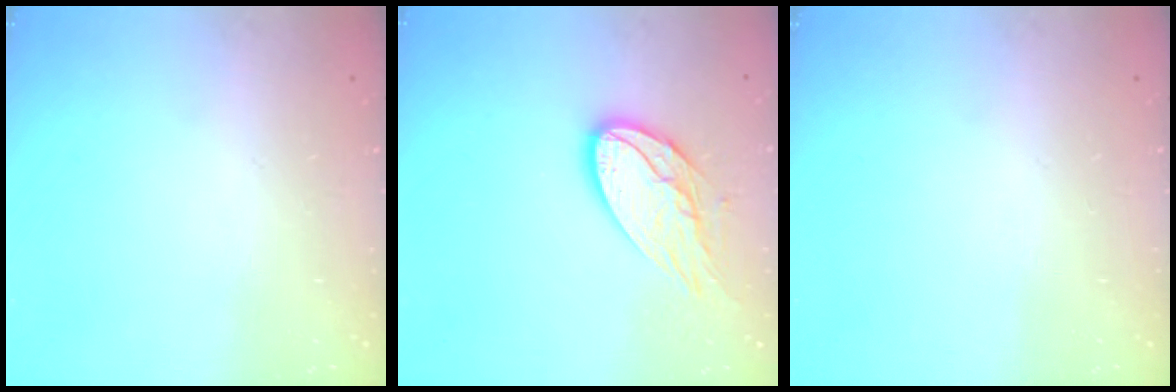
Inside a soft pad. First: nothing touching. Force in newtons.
{"total": 12.8, "press": 12.8, "slide": 1.0}
{"total": 0.0}